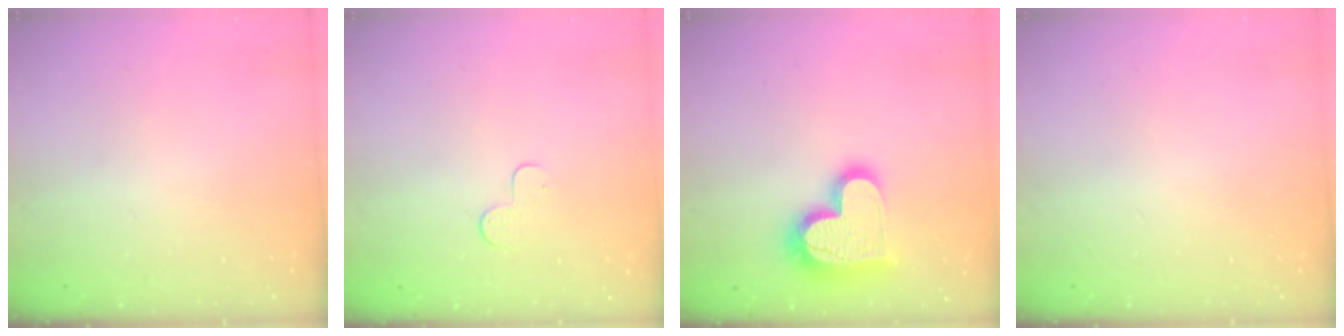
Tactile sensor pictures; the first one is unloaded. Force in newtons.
{"total": 4.8, "press": 4.8, "slide": 0.5}
{"total": 19.4, "press": 19.3, "slide": 1.5}
{"total": 0.0}